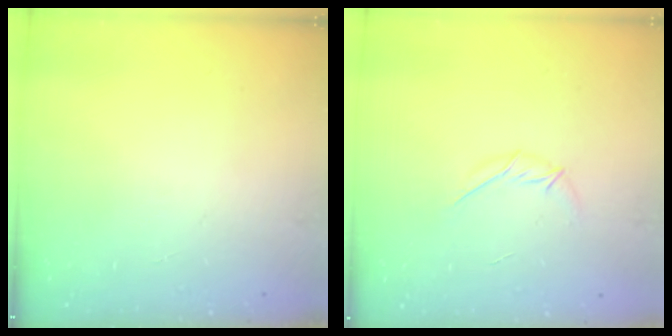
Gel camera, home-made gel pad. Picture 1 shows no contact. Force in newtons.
{"total": 5.7, "press": 5.7, "slide": 0.9}